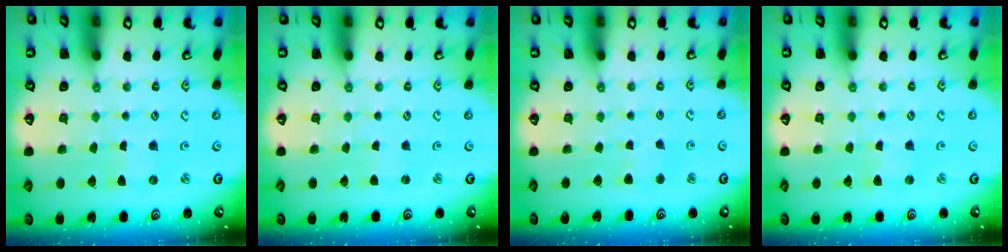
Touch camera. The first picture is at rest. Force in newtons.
{"total": 0.0}
{"total": 2.5, "press": 2.5, "slide": 0.5}
{"total": 1.5, "press": 1.4, "slide": 0.2}